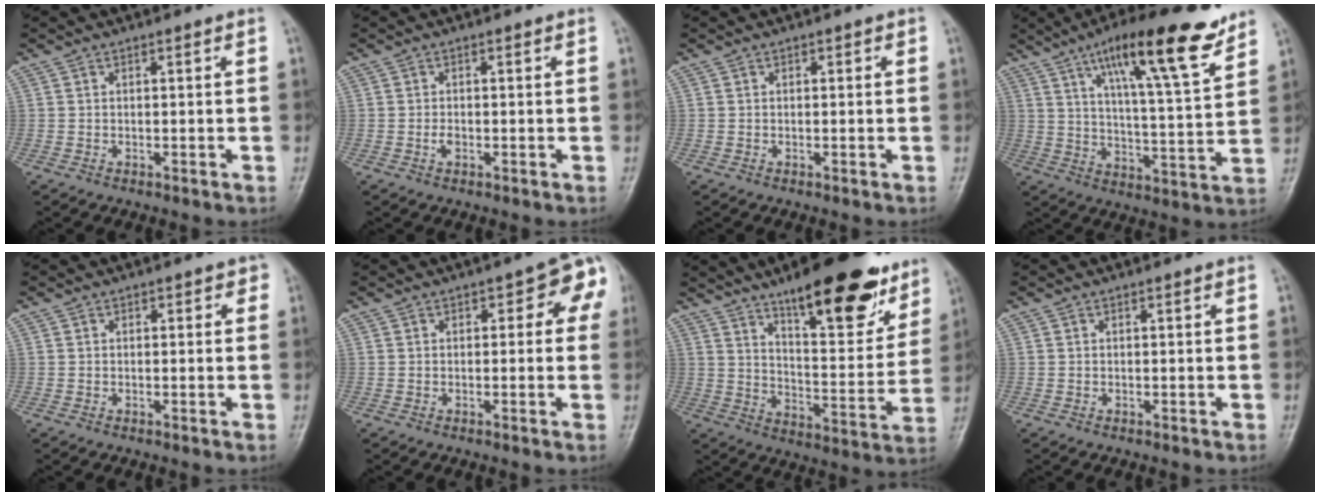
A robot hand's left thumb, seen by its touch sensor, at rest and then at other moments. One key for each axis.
{"total": 1.2, "fx": -0.3, "fy": 0.8, "fz": 0.8, "tx": -0.012, "ty": 0.000, "tz": -0.006}
{"total": 0.6, "fx": 0.2, "fy": 0.4, "fz": 0.3, "tx": 0.005, "ty": 0.001, "tz": -0.001}
{"total": 18.4, "fx": 11.5, "fy": 3.7, "fz": 13.8, "tx": -0.192, "ty": -0.052, "tz": 0.183}
{"total": 1.4, "fx": 0.5, "fy": 1.0, "fz": 0.8, "tx": 0.010, "ty": 0.003, "tz": -0.001}
{"total": 6.2, "fx": 1.5, "fy": 3.1, "fz": 5.1, "tx": -0.021, "ty": 0.010, "tz": 0.004}
{"total": 21.6, "fx": 14.2, "fy": 6.8, "fz": 14.8, "tx": -0.167, "ty": -0.069, "tz": 0.218}
{"total": 0.0}